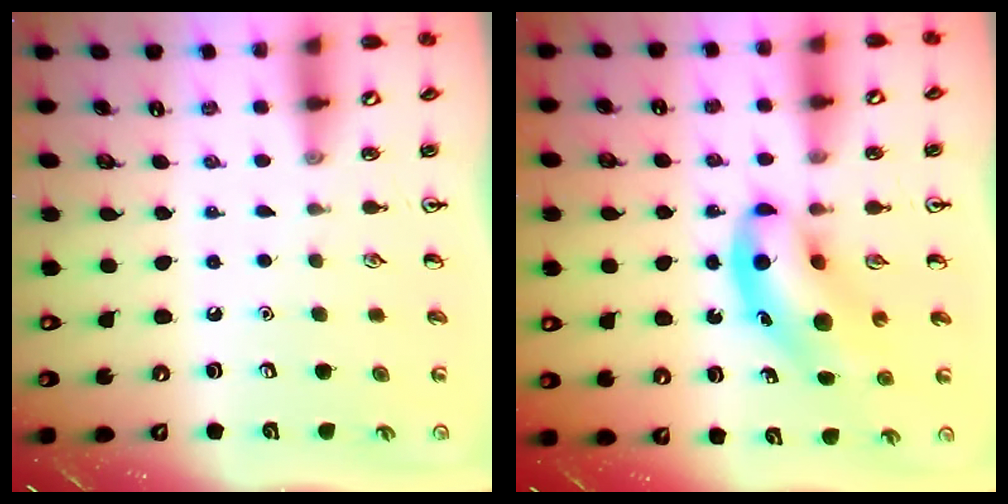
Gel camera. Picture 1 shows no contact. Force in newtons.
{"total": 9.7, "press": 9.4, "slide": 2.5}